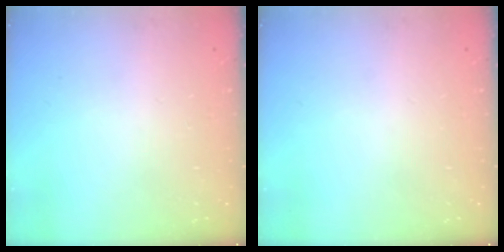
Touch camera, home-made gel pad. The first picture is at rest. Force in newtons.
{"total": 0.0}